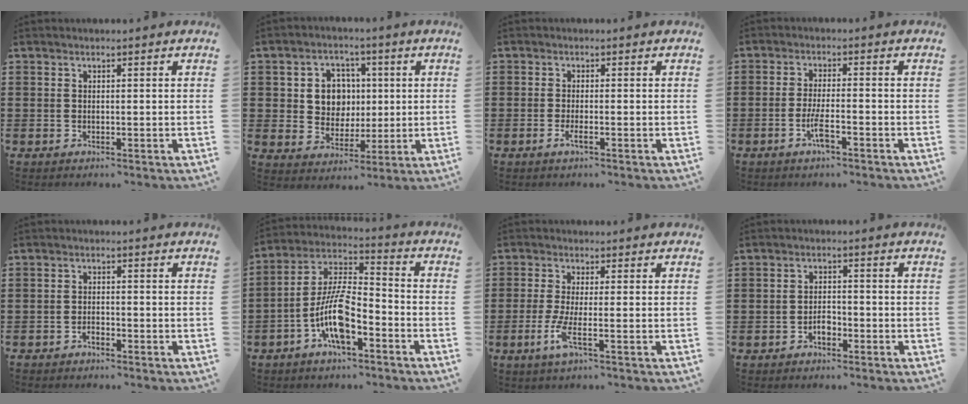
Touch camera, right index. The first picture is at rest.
{"total": 6.7, "force": [1.0, 6.0, 2.8], "torque": [-0.064, 0.015, 0.014]}
{"total": 1.7, "force": [-0.9, 0.2, 1.4], "torque": [-0.032, -0.004, -0.018]}
{"total": 4.3, "force": [-2.2, 0.7, 3.7], "torque": [-0.082, -0.006, -0.044]}
{"total": 1.4, "force": [-1.3, 0.5, 0.3], "torque": [-0.010, 0.000, -0.027]}
{"total": 10.5, "force": [-5.0, 3.6, 8.5], "torque": [-0.194, -0.003, -0.099]}
{"total": 4.2, "force": [-1.5, 0.3, 3.9], "torque": [-0.096, -0.016, -0.035]}
{"total": 2.4, "force": [-1.4, 1.3, 1.5], "torque": [-0.032, 0.004, -0.027]}